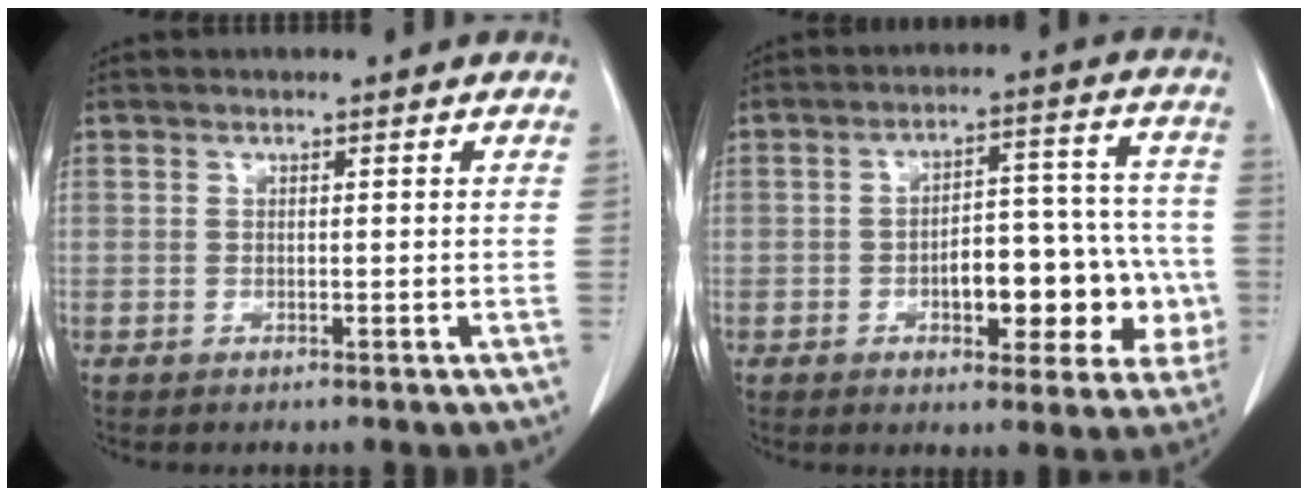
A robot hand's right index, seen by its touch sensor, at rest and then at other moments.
{"total": 14.4, "force": [-3.7, 6.5, 12.3], "torque": [-0.145, 0.044, -0.038]}